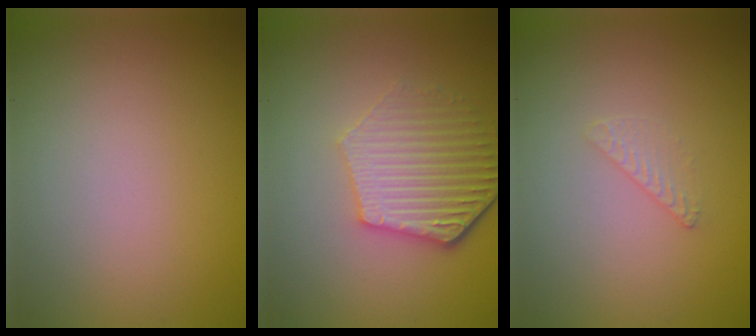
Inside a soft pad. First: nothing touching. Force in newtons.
{"total": 5.6, "press": 4.2, "slide": 3.7}
{"total": 0.6, "press": 0.3, "slide": 0.5}